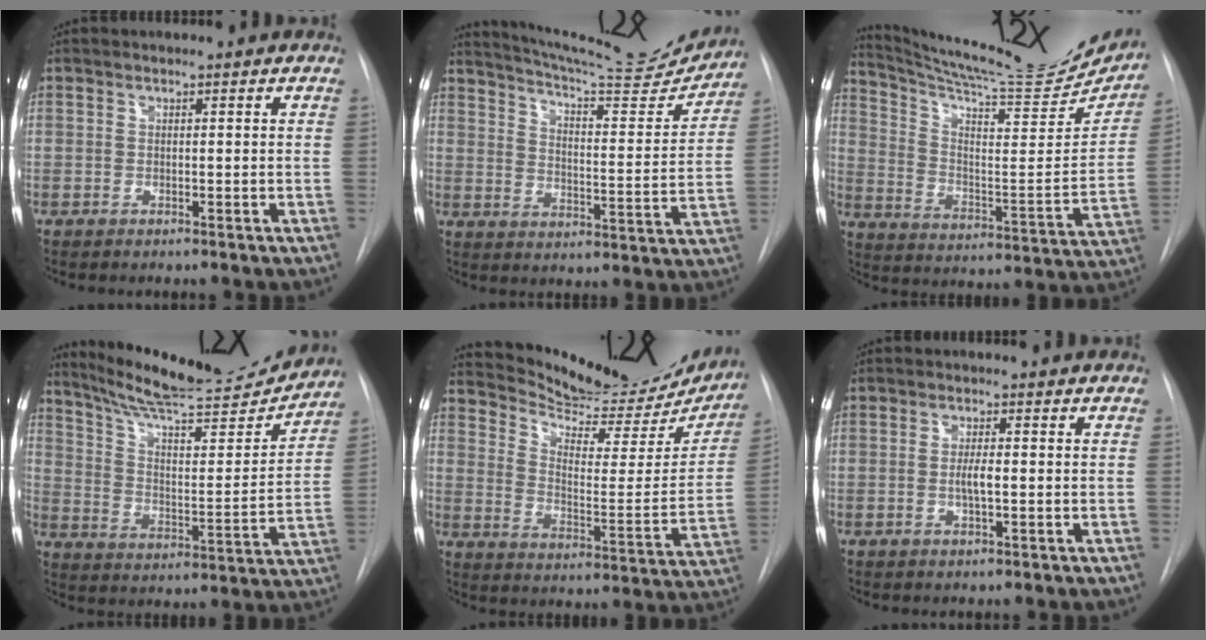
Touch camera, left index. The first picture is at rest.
{"total": 18.7, "force": [17.8, 1.3, 5.6], "torque": [-0.087, -0.056, 0.234]}
{"total": 25.1, "force": [23.0, 2.5, 9.8], "torque": [-0.160, -0.075, 0.319]}
{"total": 20.7, "force": [19.4, 1.9, 6.8], "torque": [-0.112, -0.037, 0.283]}
{"total": 23.9, "force": [22.2, 5.0, 7.2], "torque": [-0.109, -0.066, 0.293]}
{"total": 2.3, "force": [-0.2, 0.3, 2.2], "torque": [-0.044, -0.001, -0.004]}